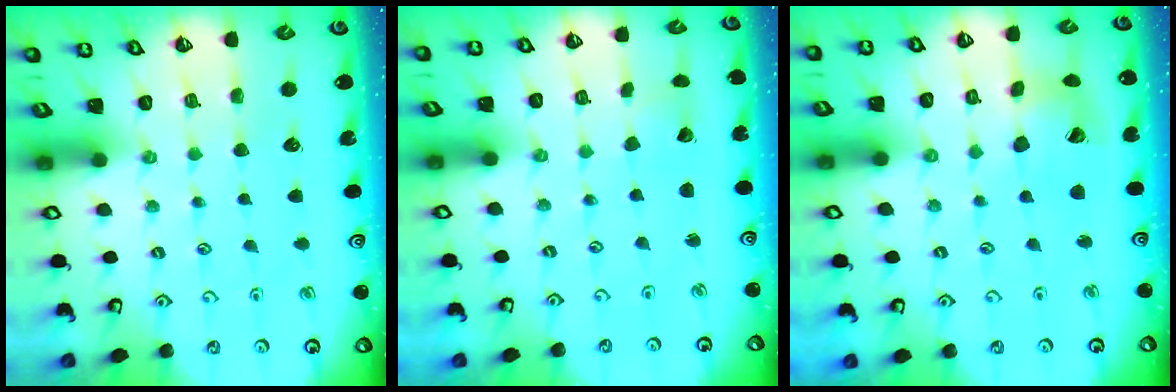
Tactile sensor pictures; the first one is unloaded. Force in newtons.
{"total": 2.6, "press": 2.6, "slide": 0.1}
{"total": 12.4, "press": 12.4, "slide": 1.5}